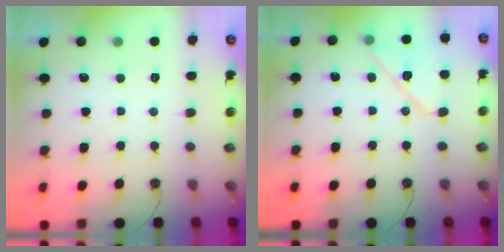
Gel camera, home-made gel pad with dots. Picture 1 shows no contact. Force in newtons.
{"total": 12.7, "press": 12.7, "slide": 0.7}